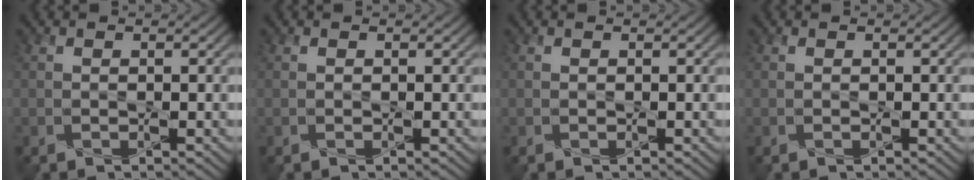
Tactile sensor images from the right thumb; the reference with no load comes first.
{"total": 0.0}
{"total": 0.0}
{"total": 0.0}